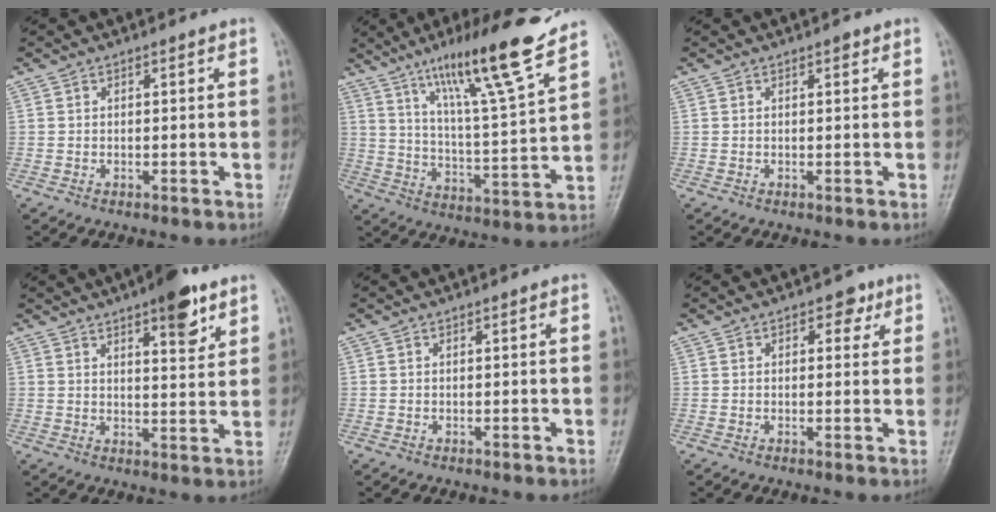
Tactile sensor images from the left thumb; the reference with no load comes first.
{"total": 16.8, "force": [12.1, 0.5, 11.7], "torque": [-0.179, -0.069, 0.200]}
{"total": 0.9, "force": [0.6, 0.4, 0.6], "torque": [-0.006, -0.001, 0.005]}
{"total": 8.9, "force": [5.4, 2.9, 6.4], "torque": [-0.072, -0.028, 0.074]}
{"total": 0.0}
{"total": 3.3, "force": [1.6, 2.2, 1.9], "torque": [-0.002, -0.003, 0.016]}